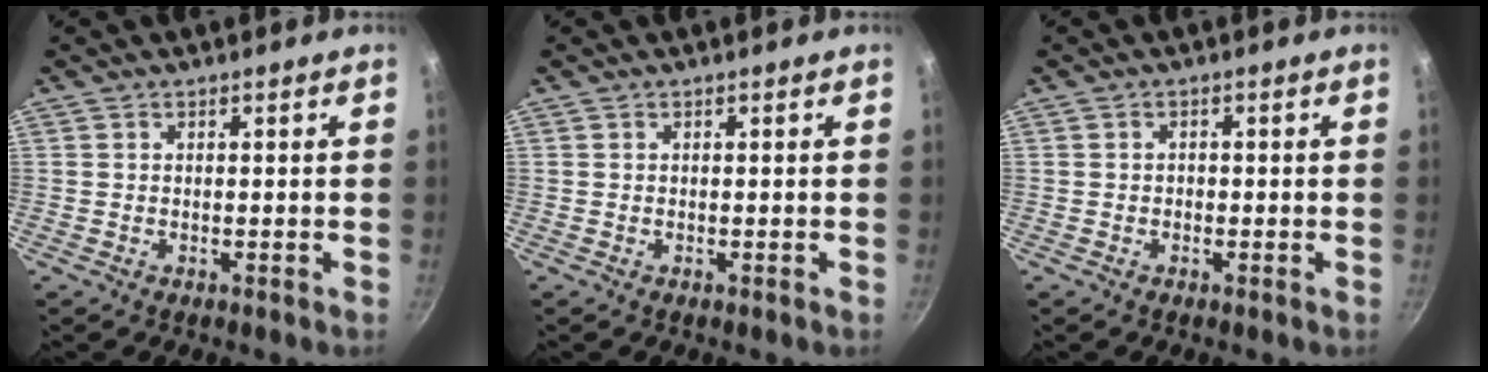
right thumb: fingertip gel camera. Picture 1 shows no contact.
{"total": 0.0}
{"total": 0.7, "force": [-0.3, 0.6, 0.2], "torque": [-0.001, 0.002, -0.004]}